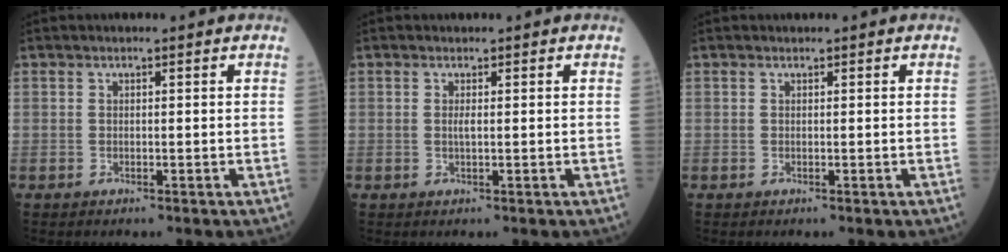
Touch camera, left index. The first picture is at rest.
{"total": 0.7, "force": [0.1, 0.1, 0.7], "torque": [-0.020, -0.003, 0.002]}
{"total": 0.0}